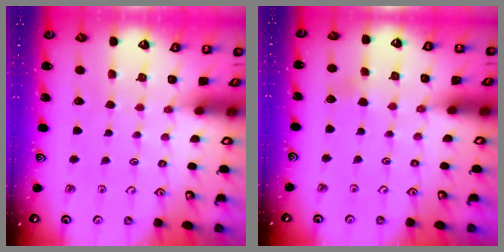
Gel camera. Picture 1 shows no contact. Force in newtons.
{"total": 1.4, "press": 1.4, "slide": 0.1}